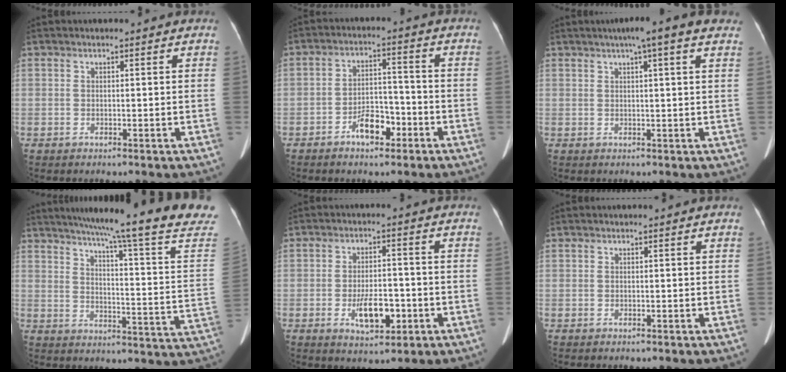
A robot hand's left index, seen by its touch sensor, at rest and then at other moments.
{"total": 5.8, "force": [-3.4, 2.7, 3.8], "torque": [-0.072, 0.015, -0.056]}
{"total": 7.6, "force": [5.2, 0.4, 5.6], "torque": [-0.075, 0.033, 0.059]}
{"total": 25.2, "force": [20.7, -1.0, 14.3], "torque": [-0.208, -0.061, 0.256]}
{"total": 6.5, "force": [-2.3, 2.8, 5.4], "torque": [-0.096, -0.002, -0.031]}
{"total": 0.0}